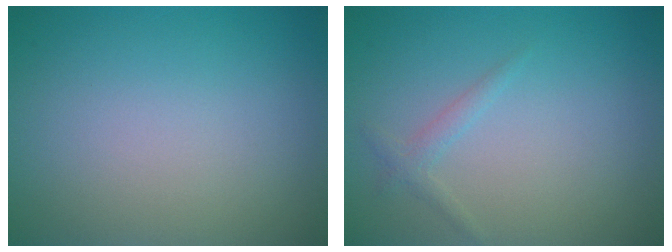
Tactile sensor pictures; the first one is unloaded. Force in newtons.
{"total": 1.0, "press": 1.0, "slide": 0.2}